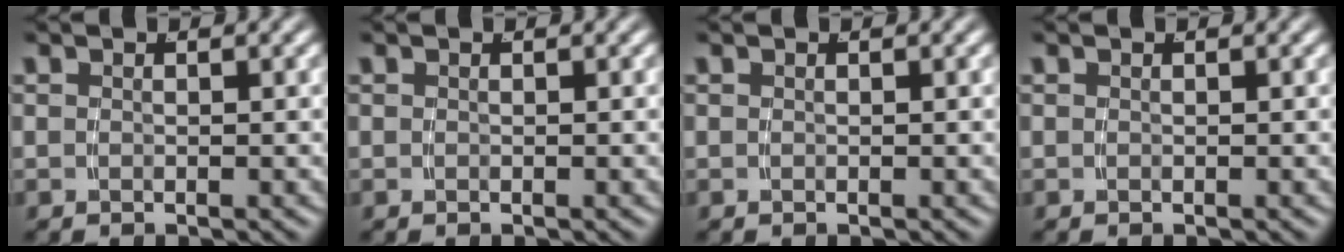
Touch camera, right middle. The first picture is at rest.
{"total": 0.0}
{"total": 0.0}
{"total": 0.0}